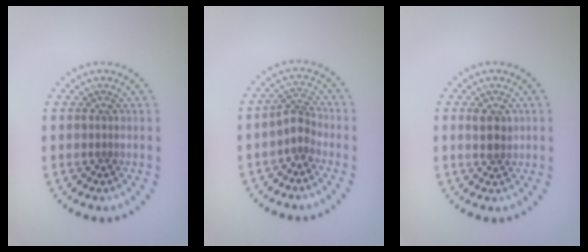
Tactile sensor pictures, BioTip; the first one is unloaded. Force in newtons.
{"total": 2.1, "press": 1.6, "slide": 1.3}
{"total": 1.8, "press": 1.7, "slide": 0.6}